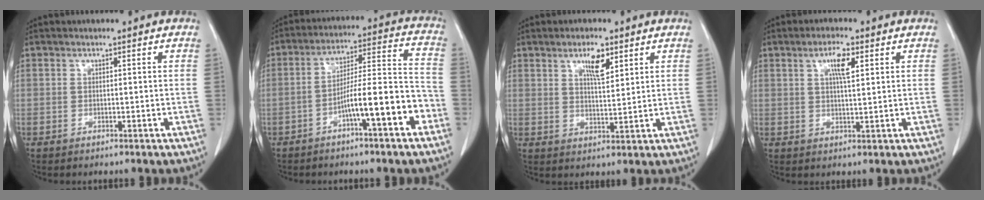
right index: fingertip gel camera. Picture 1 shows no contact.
{"total": 11.5, "force": [-5.2, 1.1, 10.1], "torque": [-0.159, 0.027, -0.081]}
{"total": 4.9, "force": [2.8, 1.3, 3.8], "torque": [-0.069, -0.001, 0.049]}
{"total": 4.4, "force": [1.8, 0.7, 3.9], "torque": [-0.072, 0.000, 0.032]}